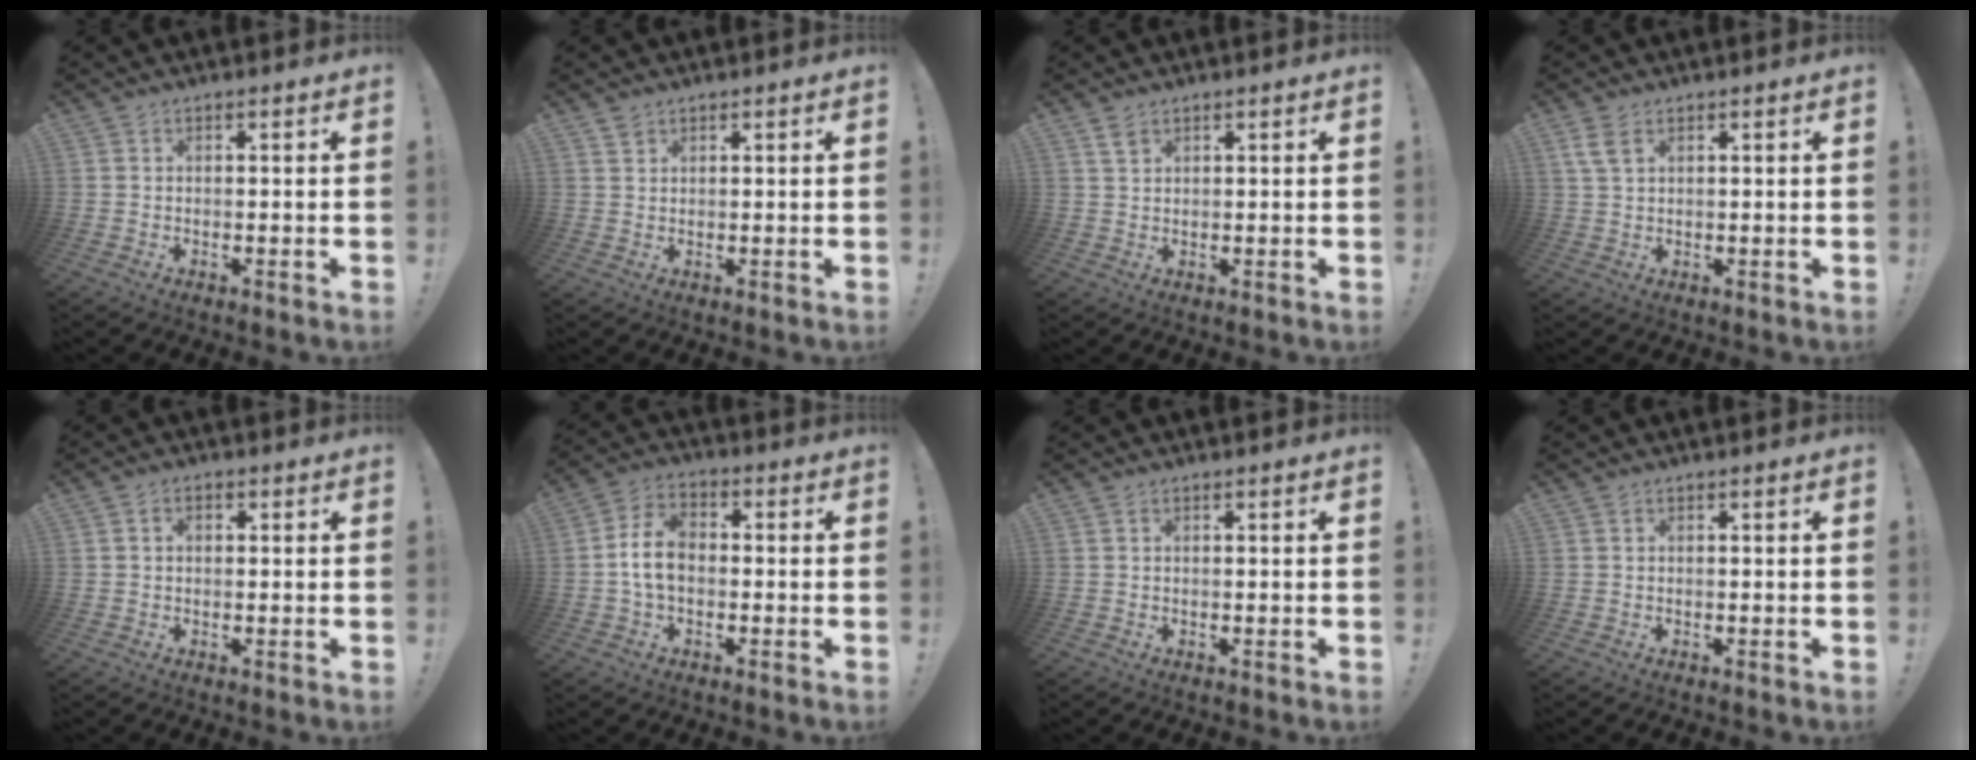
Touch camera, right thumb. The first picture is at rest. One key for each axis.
{"total": 1.6, "fx": 1.3, "fy": 0.8, "fz": 0.4, "tx": 0.003, "ty": -0.009, "tz": 0.023}
{"total": 2.3, "fx": 1.5, "fy": 1.1, "fz": 1.3, "tx": -0.016, "ty": -0.007, "tz": 0.027}
{"total": 4.4, "fx": 2.3, "fy": 2.3, "fz": 3.0, "tx": -0.058, "ty": -0.004, "tz": 0.045}
{"total": 1.7, "fx": 0.1, "fy": 1.3, "fz": 1.2, "tx": -0.018, "ty": 0.004, "tz": 0.001}
{"total": 8.9, "fx": -0.9, "fy": 5.9, "fz": 6.6, "tx": -0.135, "ty": 0.014, "tz": -0.013}
{"total": 0.0}
{"total": 0.0}